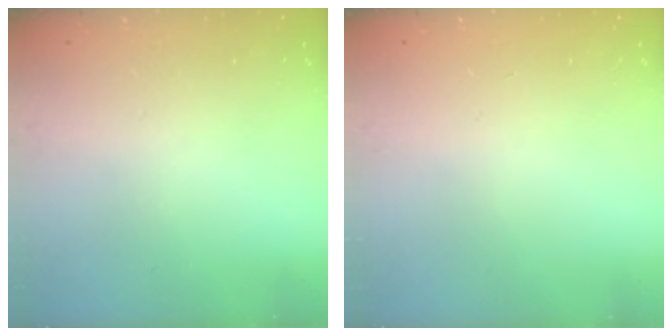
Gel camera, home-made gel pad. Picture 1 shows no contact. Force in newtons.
{"total": 0.0}